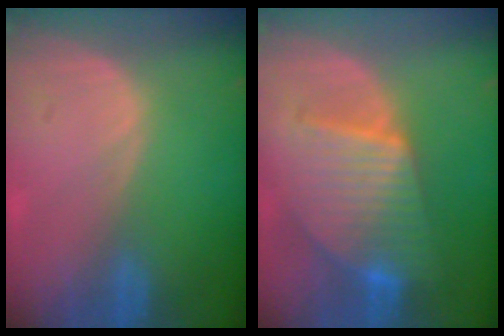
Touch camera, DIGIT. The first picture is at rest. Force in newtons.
{"total": 9.1, "press": 9.1, "slide": 0.4}